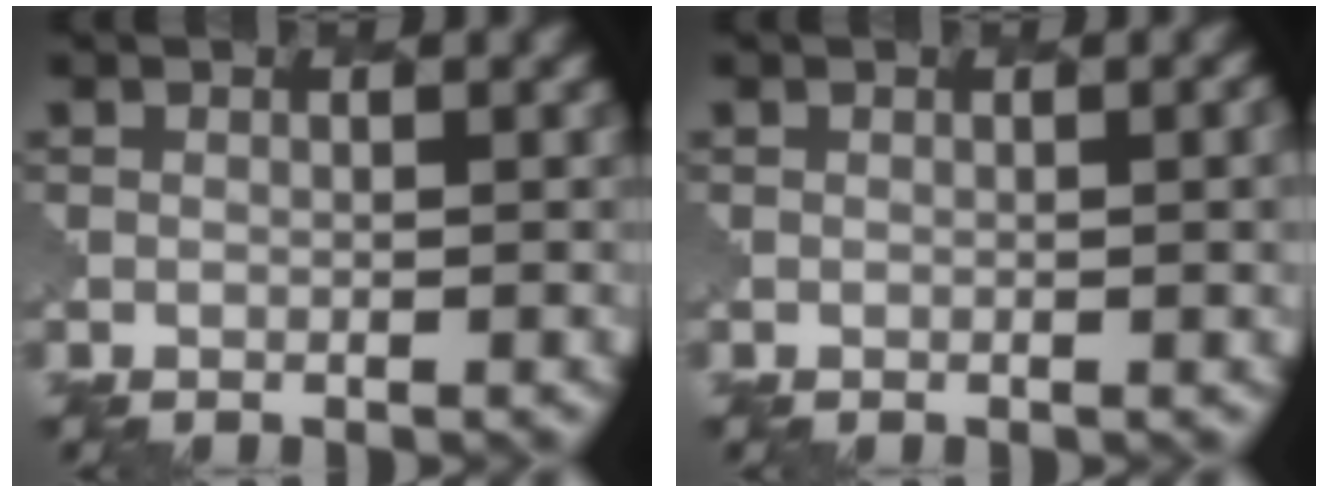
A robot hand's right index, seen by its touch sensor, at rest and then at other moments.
{"total": 1.7, "force": [0.1, 0.2, 1.7], "torque": [-0.017, -0.001, 0.000]}